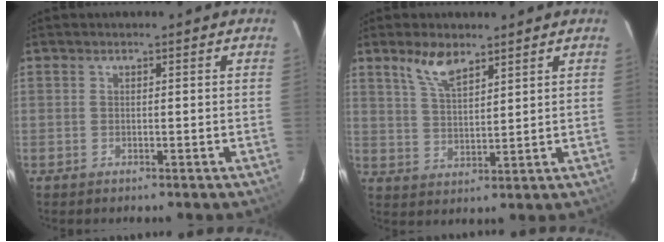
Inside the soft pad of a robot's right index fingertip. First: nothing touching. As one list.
[{"total": 6.4, "force": [4.6, 2.3, 3.8], "torque": [-0.070, 0.003, 0.093]}]